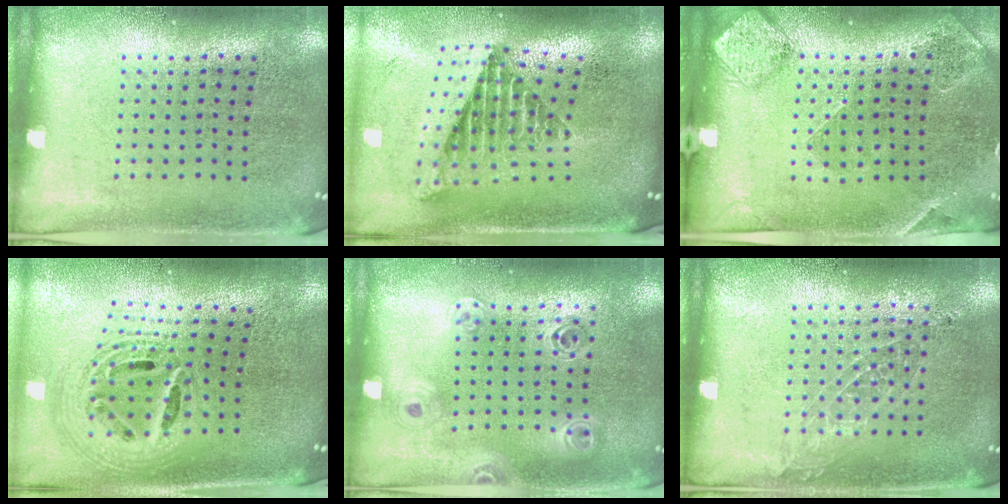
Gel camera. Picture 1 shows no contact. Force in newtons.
{"total": 2.5, "press": 1.6, "slide": 1.9}
{"total": 1.6, "press": 1.5, "slide": 0.3}
{"total": 2.4, "press": 1.8, "slide": 1.6}
{"total": 1.2, "press": 1.2, "slide": 0.3}
{"total": 1.0, "press": 1.0, "slide": 0.3}